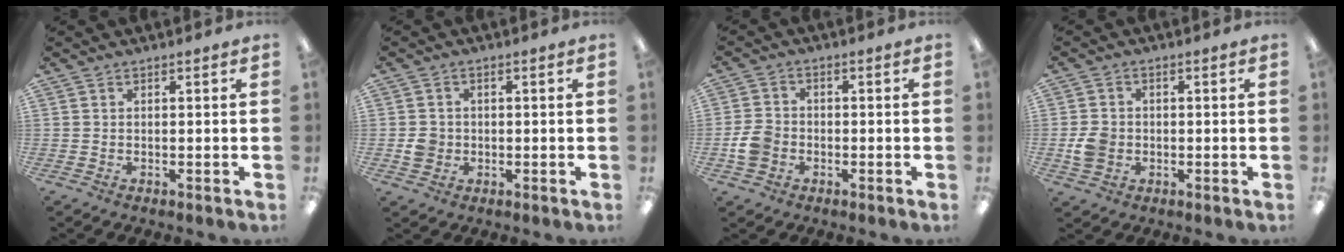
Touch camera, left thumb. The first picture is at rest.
{"total": 3.5, "force": [-0.4, 3.3, 1.1], "torque": [-0.012, 0.003, -0.009]}
{"total": 5.7, "force": [-1.6, 4.6, 3.0], "torque": [-0.069, 0.008, -0.032]}
{"total": 4.7, "force": [-0.8, 4.0, 2.2], "torque": [-0.036, 0.003, -0.016]}